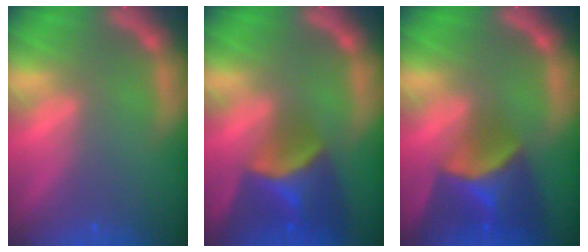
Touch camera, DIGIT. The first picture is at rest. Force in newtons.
{"total": 7.4}
{"total": 7.9}